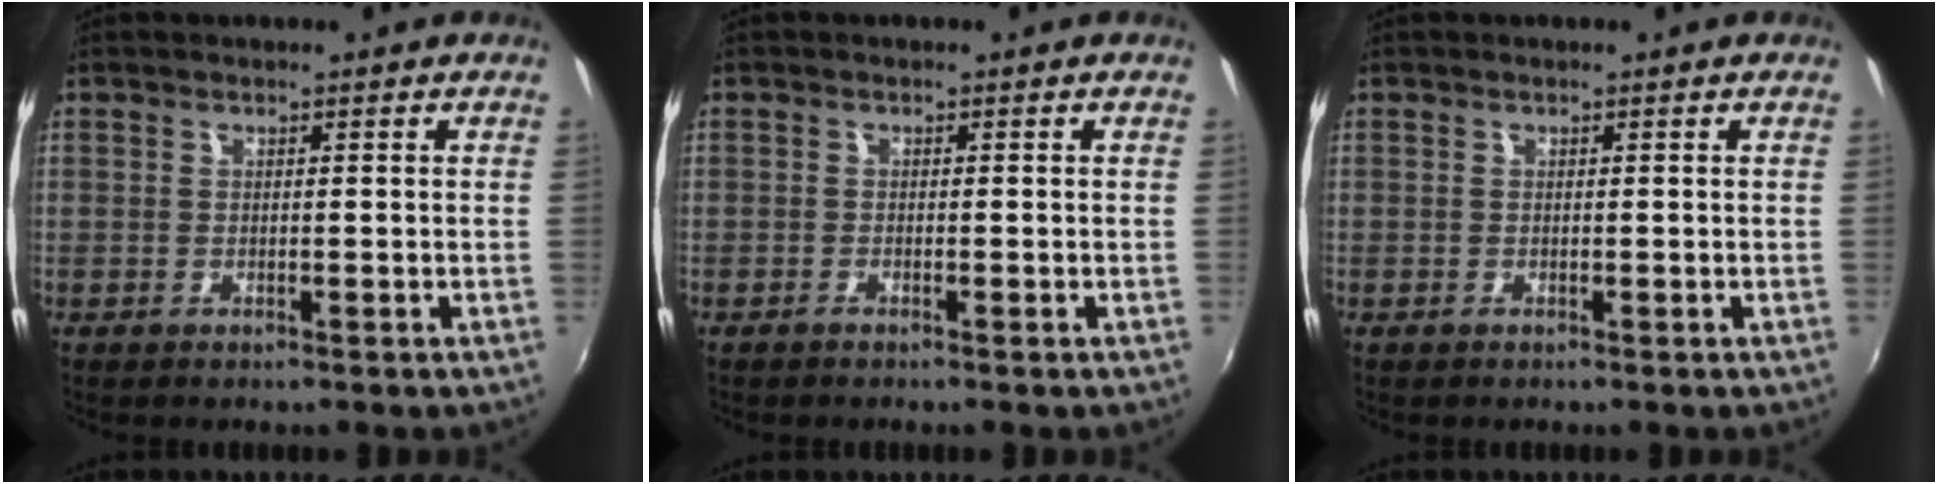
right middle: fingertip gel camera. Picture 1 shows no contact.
{"total": 0.5, "force": [-0.5, 0.0, 0.2], "torque": [-0.003, -0.001, -0.013]}
{"total": 0.0}